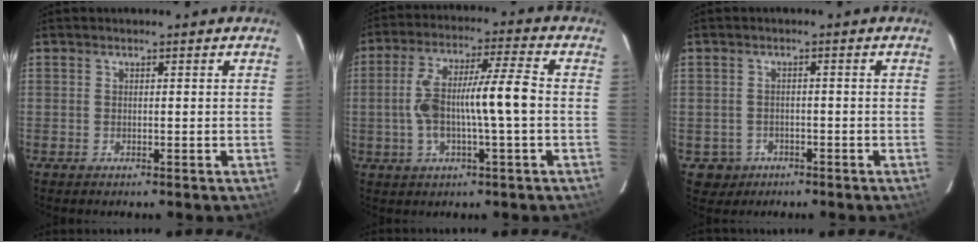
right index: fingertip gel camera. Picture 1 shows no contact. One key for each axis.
{"total": 11.7, "fx": -1.0, "fy": 1.2, "fz": 11.6, "tx": -0.217, "ty": 0.022, "tz": -0.018}
{"total": 3.5, "fx": -1.5, "fy": 3.1, "fz": 0.0, "tx": 0.002, "ty": 0.011, "tz": -0.020}